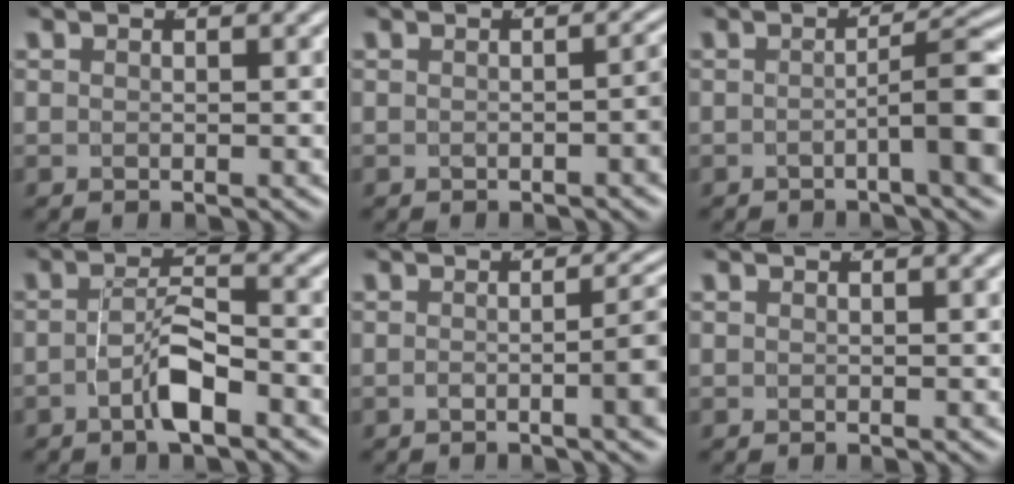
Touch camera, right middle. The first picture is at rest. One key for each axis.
{"total": 1.6, "fx": -0.6, "fy": 0.2, "fz": 1.5, "tx": -0.015, "ty": 0.006, "tz": -0.010}
{"total": 5.2, "fx": -1.6, "fy": 0.7, "fz": 4.9, "tx": -0.049, "ty": 0.007, "tz": -0.026}
{"total": 3.4, "fx": -2.1, "fy": 0.6, "fz": 2.6, "tx": -0.041, "ty": 0.001, "tz": -0.035}
{"total": 4.0, "fx": -1.3, "fy": 0.6, "fz": 3.7, "tx": -0.044, "ty": -0.003, "tz": -0.019}
{"total": 0.0}